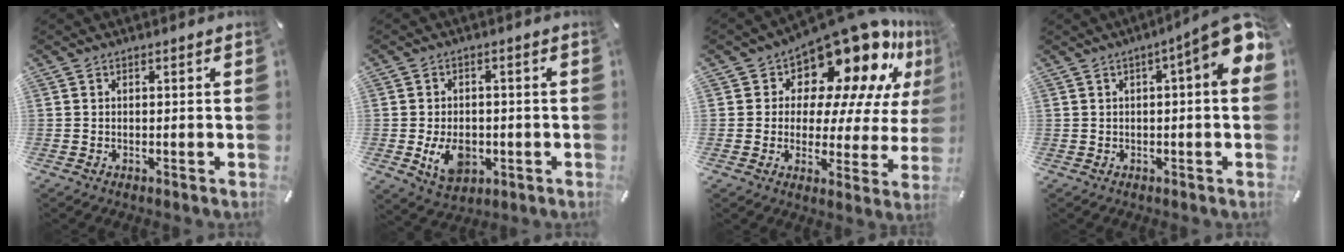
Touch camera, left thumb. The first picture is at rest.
{"total": 8.3, "force": [-2.0, 6.0, 5.3], "torque": [-0.102, 0.001, -0.035]}
{"total": 18.0, "force": [13.2, 8.3, 9.0], "torque": [-0.139, -0.112, 0.224]}
{"total": 10.0, "force": [3.4, 1.9, 9.2], "torque": [-0.121, -0.032, 0.052]}